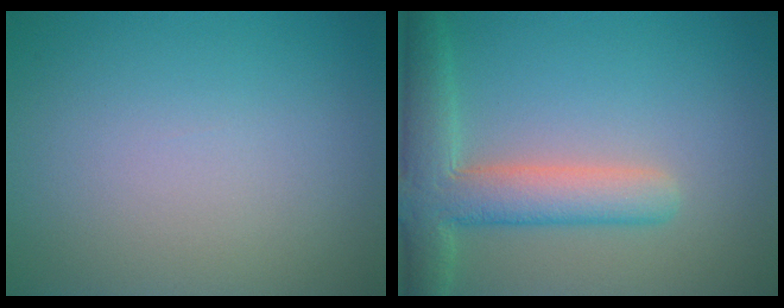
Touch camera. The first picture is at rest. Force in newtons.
{"total": 5.9, "press": 5.9, "slide": 0.5}